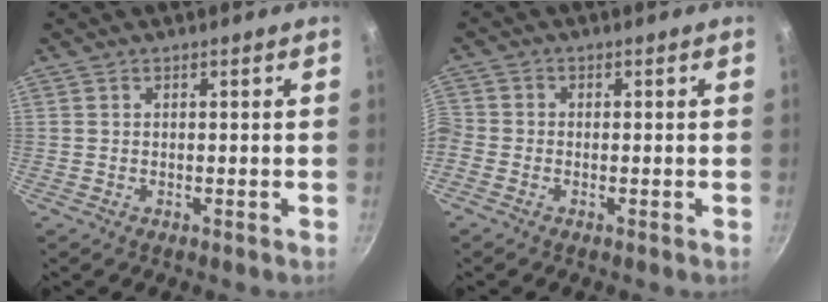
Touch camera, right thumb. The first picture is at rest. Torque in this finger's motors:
{"motor_torque": [0.71, 0.76, 0.79, -0.01, 0.31]}